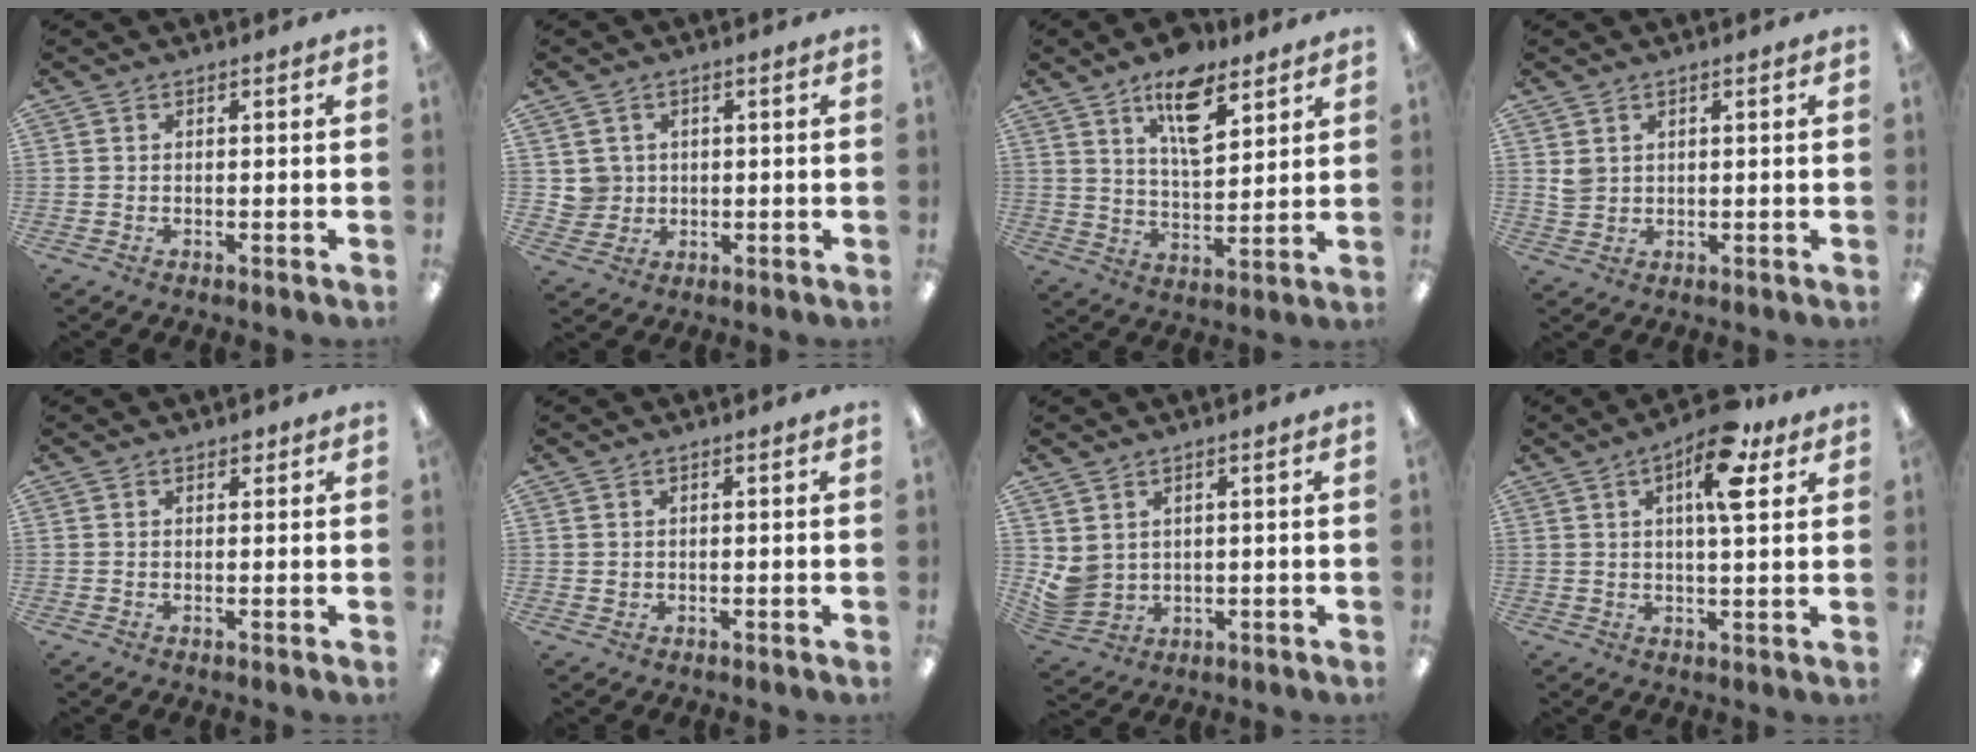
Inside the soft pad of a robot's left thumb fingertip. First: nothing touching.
{"total": 4.1, "force": [1.0, 3.9, -0.1], "torque": [-0.004, 0.005, 0.019]}
{"total": 12.9, "force": [8.1, 5.7, 8.3], "torque": [-0.122, -0.035, 0.137]}
{"total": 2.6, "force": [1.0, 2.3, 0.8], "torque": [-0.019, 0.001, 0.019]}
{"total": 1.2, "force": [0.8, 0.6, 0.6], "torque": [-0.005, -0.002, 0.012]}
{"total": 0.6, "force": [0.1, 0.5, -0.1], "torque": [0.003, 0.002, 0.002]}
{"total": 4.3, "force": [1.6, 3.8, 1.2], "torque": [-0.029, -0.015, 0.033]}
{"total": 12.0, "force": [5.9, 4.1, 9.7], "torque": [-0.140, -0.017, 0.091]}